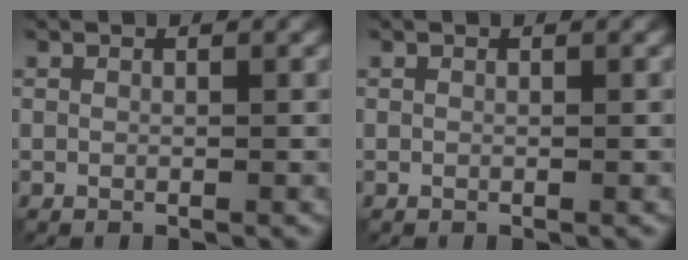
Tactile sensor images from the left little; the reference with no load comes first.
{"total": 0.0}